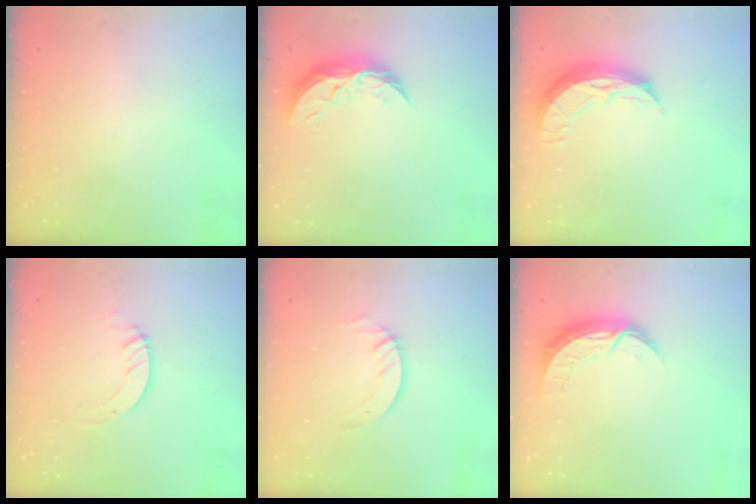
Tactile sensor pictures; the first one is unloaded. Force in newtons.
{"total": 9.3, "press": 9.3, "slide": 0.5}
{"total": 8.7, "press": 8.6, "slide": 0.9}
{"total": 3.7, "press": 3.7, "slide": 0.2}
{"total": 3.1, "press": 3.1, "slide": 0.2}
{"total": 8.8, "press": 8.8, "slide": 0.6}